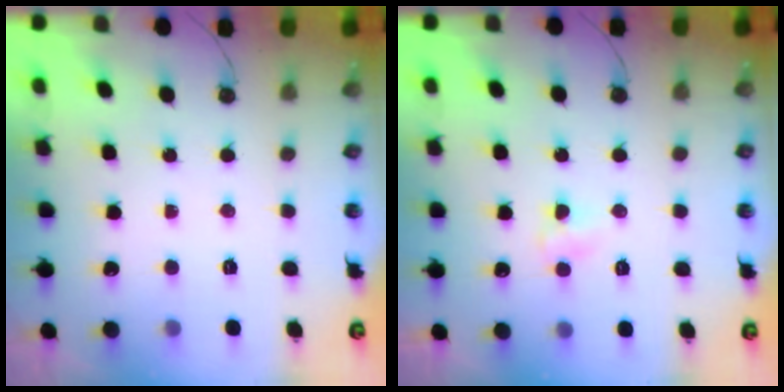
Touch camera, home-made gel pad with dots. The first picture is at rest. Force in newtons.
{"total": 3.8, "press": 3.8, "slide": 0.3}